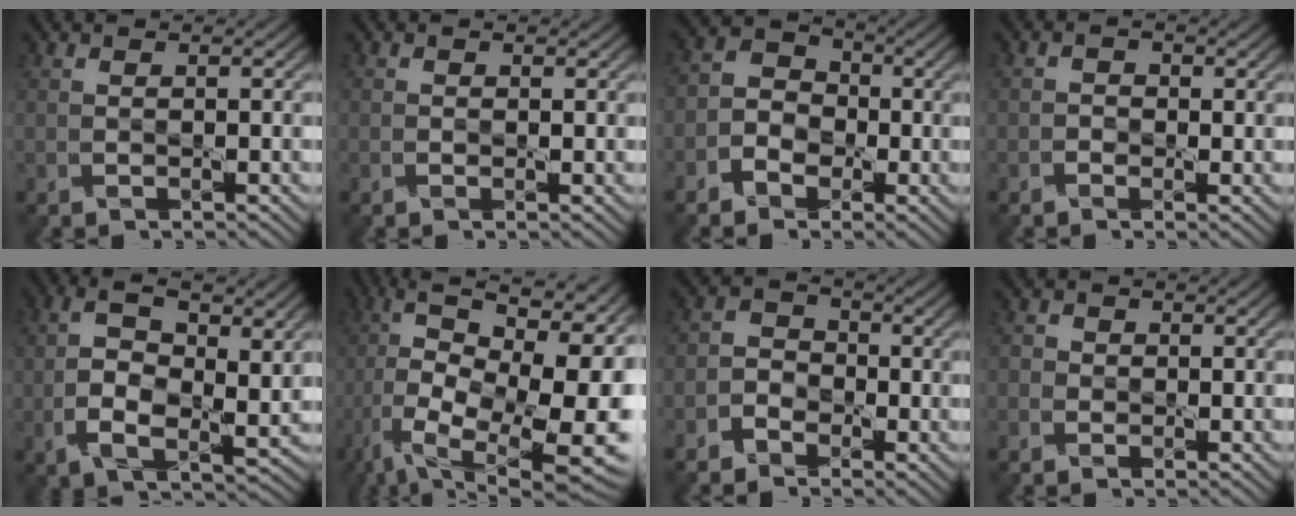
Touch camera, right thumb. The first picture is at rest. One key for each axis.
{"total": 0.0}
{"total": 4.3, "fx": -2.0, "fy": 3.5, "fz": 1.7, "tx": -0.033, "ty": 0.007, "tz": -0.054}
{"total": 0.9, "fx": -0.4, "fy": 0.7, "fz": 0.4, "tx": -0.005, "ty": 0.002, "tz": -0.013}
{"total": 10.7, "fx": -0.2, "fy": 5.6, "fz": 9.1, "tx": -0.202, "ty": -0.008, "tz": -0.007}
{"total": 17.1, "fx": -3.5, "fy": 7.7, "fz": 14.8, "tx": -0.279, "ty": -0.010, "tz": -0.059}
{"total": 3.1, "fx": -2.0, "fy": 2.3, "fz": 0.9, "tx": -0.021, "ty": 0.007, "tz": -0.053}
{"total": 1.5, "fx": -0.2, "fy": 1.4, "fz": 0.1, "tx": 0.004, "ty": 0.005, "tz": -0.011}